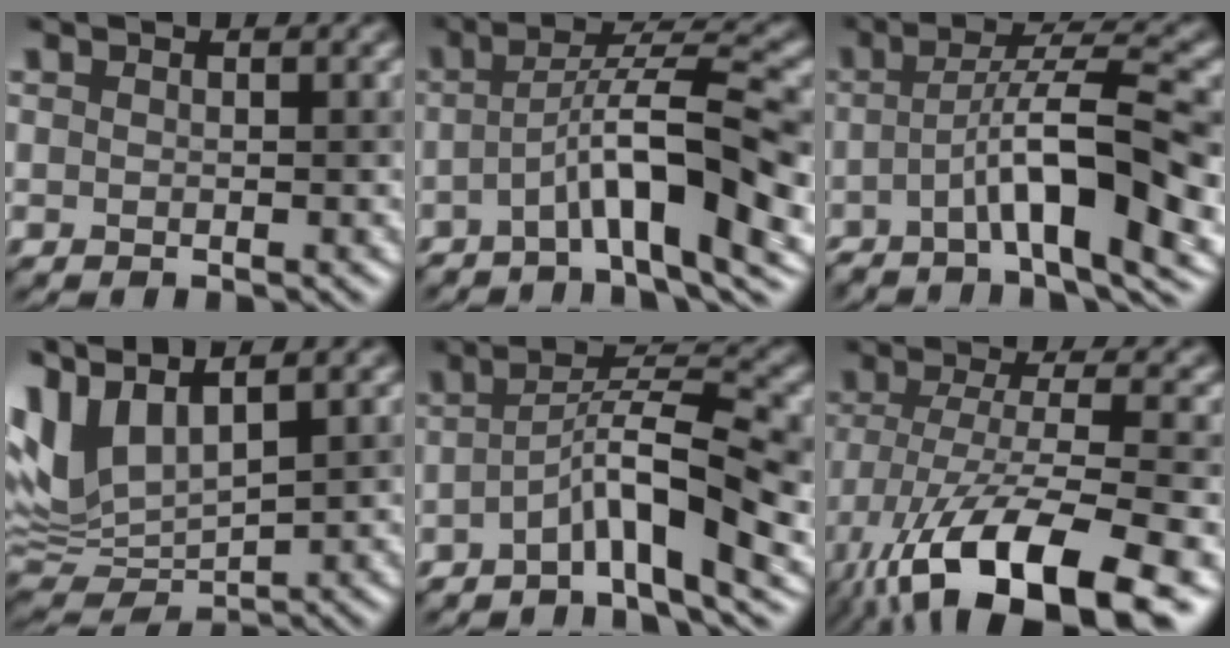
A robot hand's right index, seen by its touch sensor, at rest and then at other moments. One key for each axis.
{"total": 9.9, "fx": -2.7, "fy": 2.1, "fz": 9.2, "tx": -0.129, "ty": 0.013, "tz": -0.054}
{"total": 10.9, "fx": -2.6, "fy": 2.5, "fz": 10.3, "tx": -0.142, "ty": 0.014, "tz": -0.049}
{"total": 7.8, "fx": 3.8, "fy": 3.7, "fz": 5.7, "tx": -0.148, "ty": 0.010, "tz": 0.076}
{"total": 8.9, "fx": -2.6, "fy": 2.0, "fz": 8.3, "tx": -0.125, "ty": 0.011, "tz": -0.053}
{"total": 13.6, "fx": -7.4, "fy": 4.6, "fz": 10.5, "tx": -0.206, "ty": -0.026, "tz": -0.126}